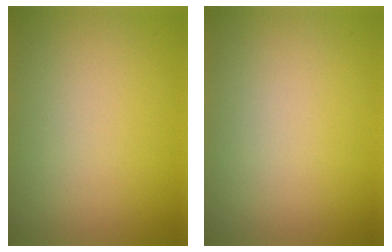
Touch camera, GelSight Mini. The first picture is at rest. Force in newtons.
{"total": 0.0}